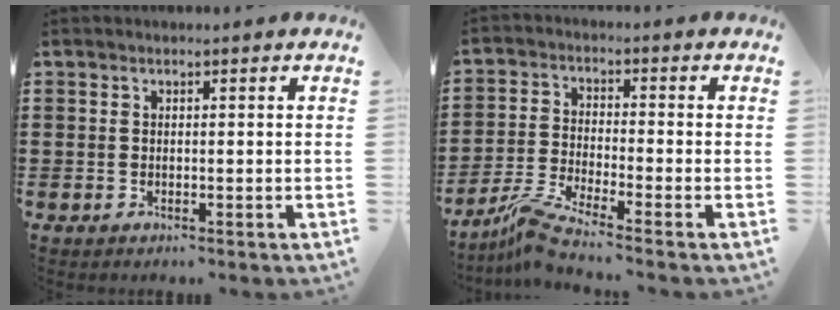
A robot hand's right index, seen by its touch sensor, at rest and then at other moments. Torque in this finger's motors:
{"motor_torque": [0.10, 0.01, 0.07, 0.06]}